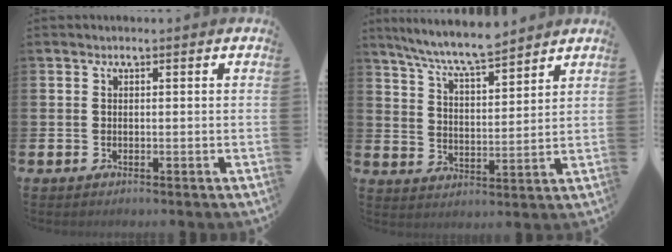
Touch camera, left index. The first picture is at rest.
{"total": 7.7, "force": [7.2, 0.6, 2.7], "torque": [-0.080, -0.035, 0.129]}